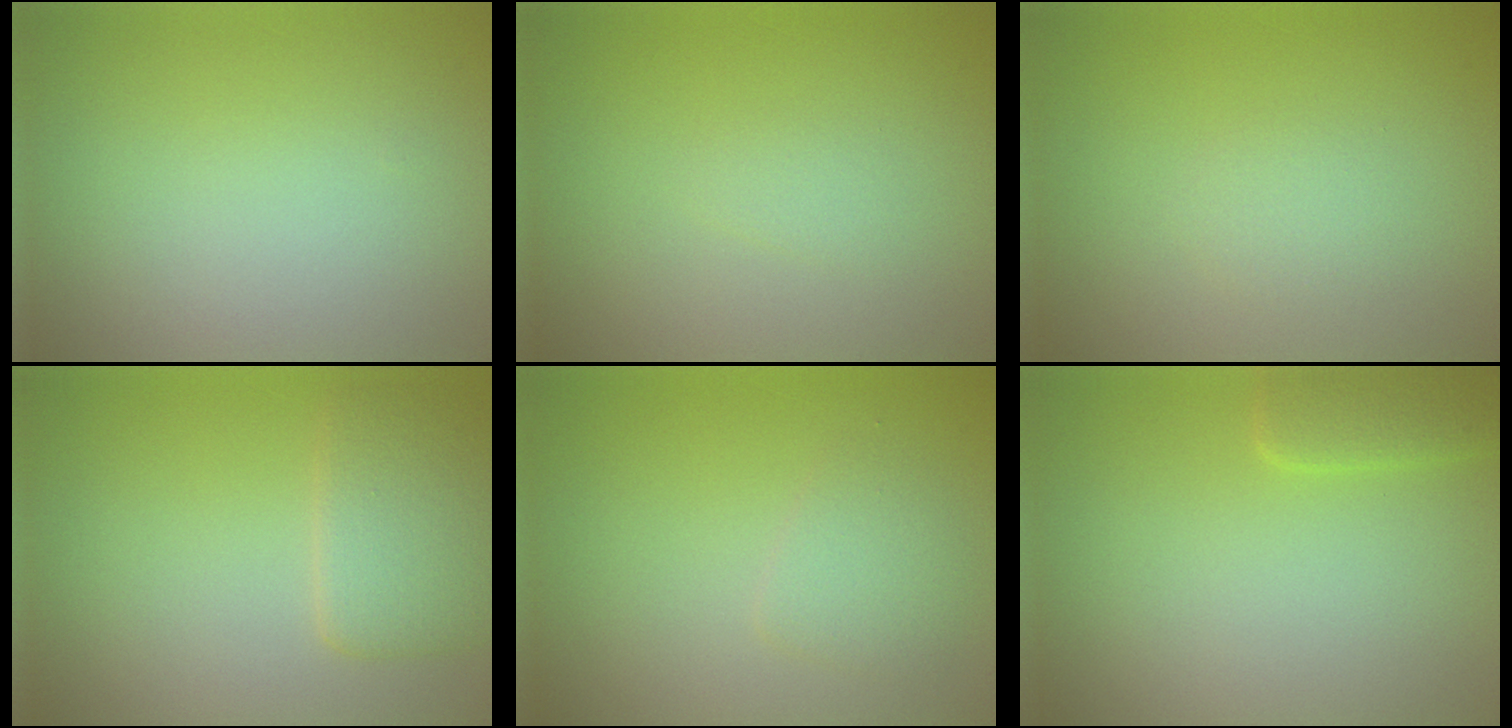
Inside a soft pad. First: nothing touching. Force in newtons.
{"total": 0.8, "press": 0.8, "slide": 0.1}
{"total": 1.1, "press": 1.1, "slide": 0.0}
{"total": 3.4, "press": 3.4, "slide": 0.4}
{"total": 1.8, "press": 1.8, "slide": 0.1}
{"total": 2.0, "press": 2.0, "slide": 0.1}